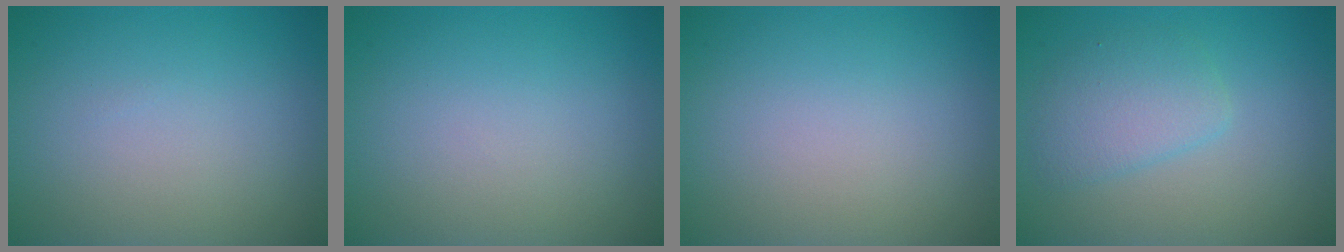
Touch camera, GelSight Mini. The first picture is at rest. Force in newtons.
{"total": 0.0}
{"total": 0.0}
{"total": 2.9, "press": 2.9, "slide": 0.1}